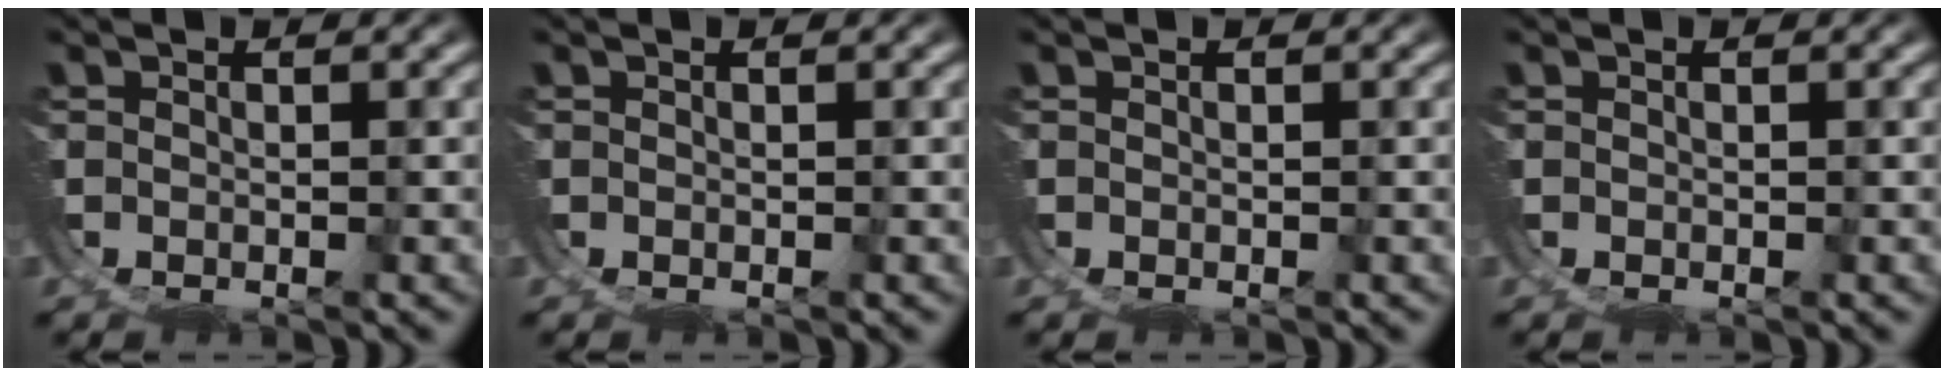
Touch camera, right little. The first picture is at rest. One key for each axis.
{"total": 0.0}
{"total": 0.0}
{"total": 0.0}